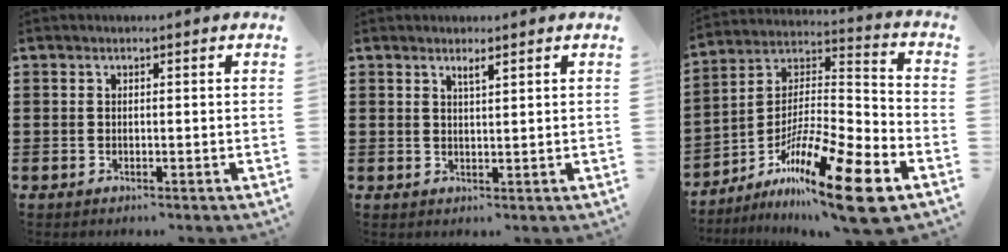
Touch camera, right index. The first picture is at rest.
{"total": 1.5, "force": [1.1, 0.1, 1.0], "torque": [-0.020, 0.001, 0.019]}
{"total": 17.9, "force": [-11.4, 2.2, 13.6], "torque": [-0.246, 0.028, -0.200]}